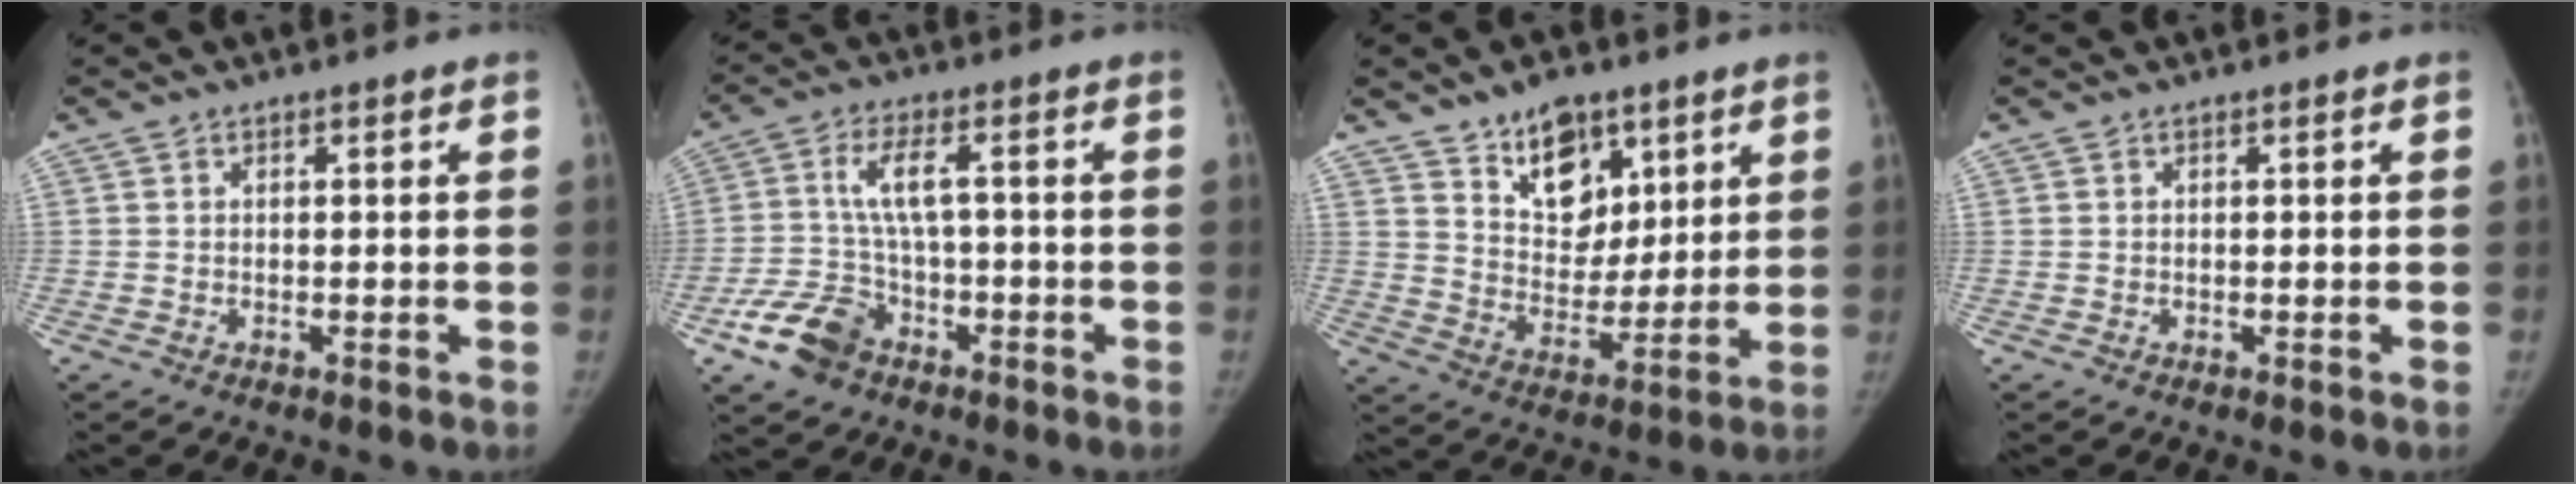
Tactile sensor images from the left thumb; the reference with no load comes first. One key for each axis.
{"total": 9.7, "fx": -4.7, "fy": 6.5, "fz": 5.6, "tx": -0.101, "ty": 0.024, "tz": -0.084}
{"total": 12.3, "fx": 7.5, "fy": 7.5, "fz": 6.3, "tx": -0.060, "ty": -0.050, "tz": 0.132}
{"total": 0.0}